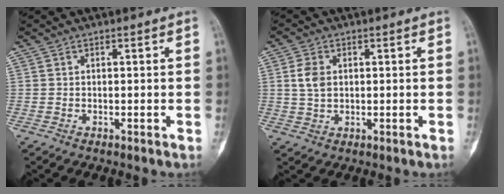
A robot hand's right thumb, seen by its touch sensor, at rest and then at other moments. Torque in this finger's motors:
{"motor_torque": [0.39, 0.63, 0.48, 0.12, 0.02]}